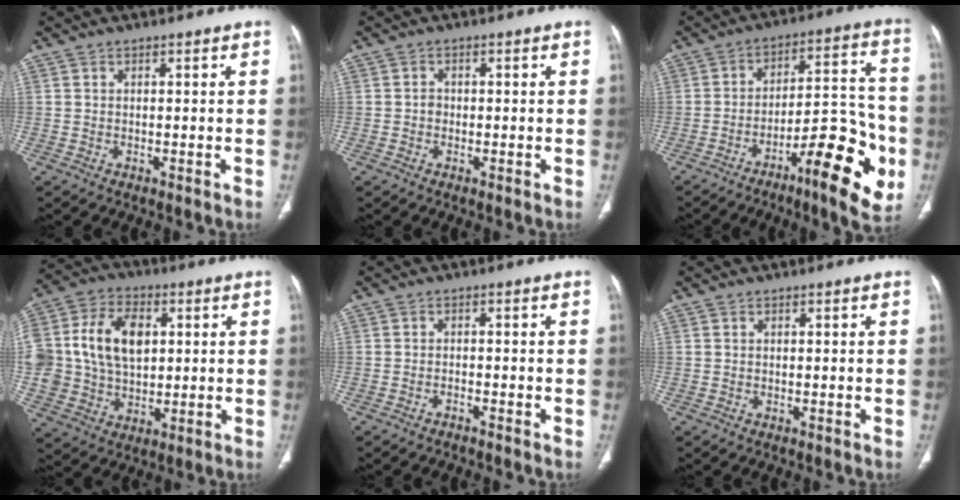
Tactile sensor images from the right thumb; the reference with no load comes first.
{"total": 1.3, "force": [-0.3, 1.2, 0.6], "torque": [-0.002, 0.005, -0.007]}
{"total": 18.9, "force": [-7.8, 5.2, 16.4], "torque": [-0.211, 0.050, -0.111]}
{"total": 17.4, "force": [2.8, 12.5, 11.8], "torque": [-0.219, 0.011, 0.056]}
{"total": 1.1, "force": [-1.0, 0.1, 0.3], "torque": [-0.015, 0.012, -0.015]}
{"total": 0.0}